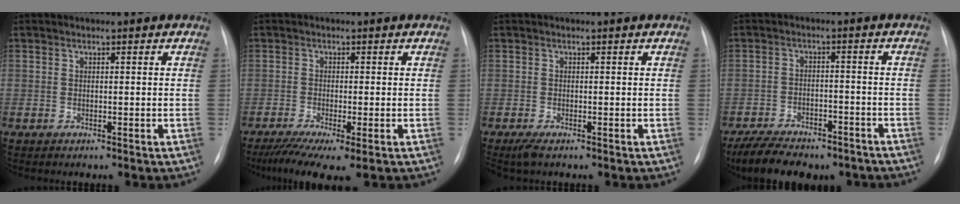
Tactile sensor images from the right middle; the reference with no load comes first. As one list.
[{"total": 8.0, "force": [-5.1, 1.4, 6.0], "torque": [-0.100, -0.021, -0.086]}, {"total": 2.1, "force": [-1.4, 0.5, 1.5], "torque": [-0.034, -0.008, -0.026]}, {"total": 13.9, "force": [-11.1, 5.6, 6.3], "torque": [-0.114, 0.005, -0.161]}]